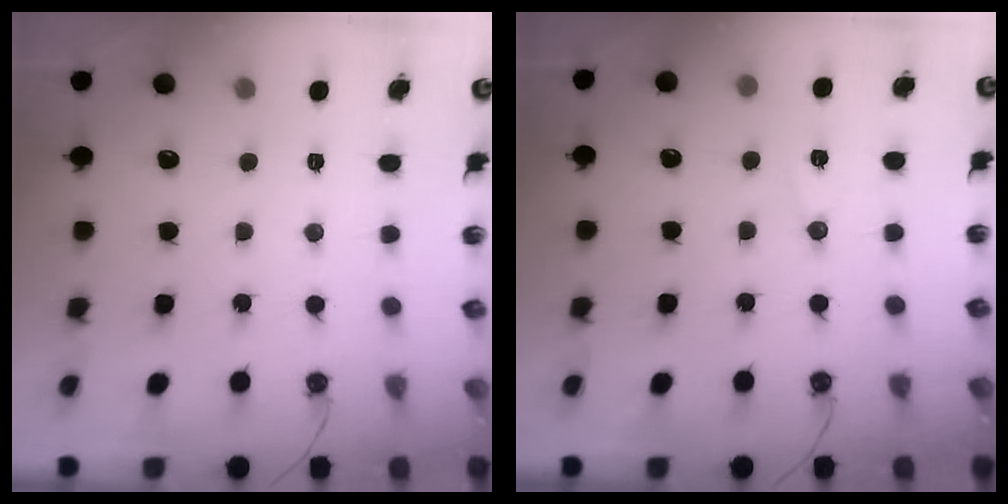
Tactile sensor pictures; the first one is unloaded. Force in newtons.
{"total": 6.7, "press": 5.5, "slide": 3.8}